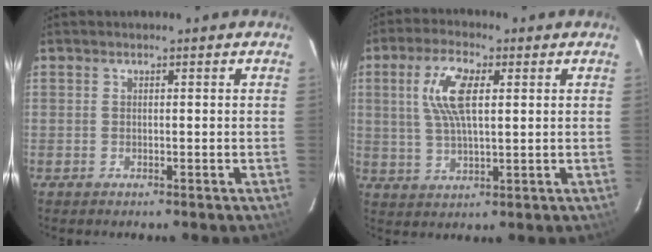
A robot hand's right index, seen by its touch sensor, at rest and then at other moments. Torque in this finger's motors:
{"motor_torque": [0.97, 0.09, 0.60, 0.16]}